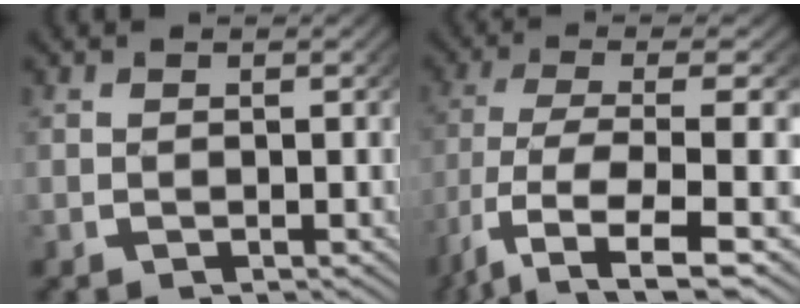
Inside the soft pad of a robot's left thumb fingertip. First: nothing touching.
{"total": 10.7, "force": [-3.4, 4.8, 8.9], "torque": [-0.198, -0.042, -0.020]}